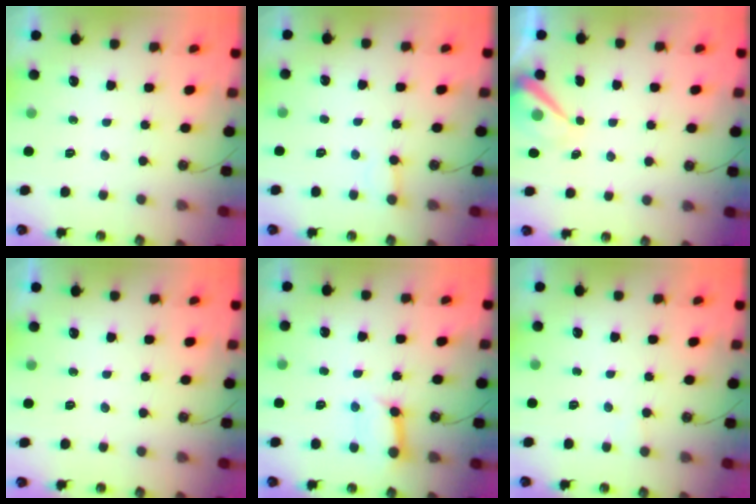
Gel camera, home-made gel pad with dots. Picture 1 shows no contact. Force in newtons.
{"total": 2.6, "press": 2.6, "slide": 0.2}
{"total": 7.3, "press": 7.2, "slide": 1.0}
{"total": 0.0}
{"total": 8.9, "press": 8.8, "slide": 1.2}
{"total": 2.9, "press": 2.9, "slide": 0.2}